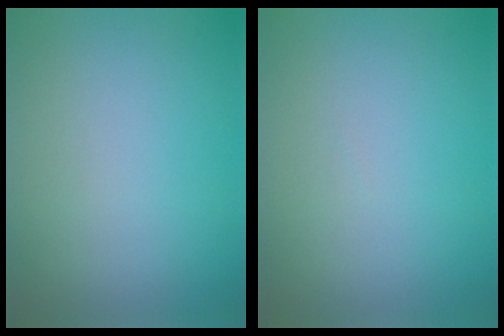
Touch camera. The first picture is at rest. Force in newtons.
{"total": 0.0}